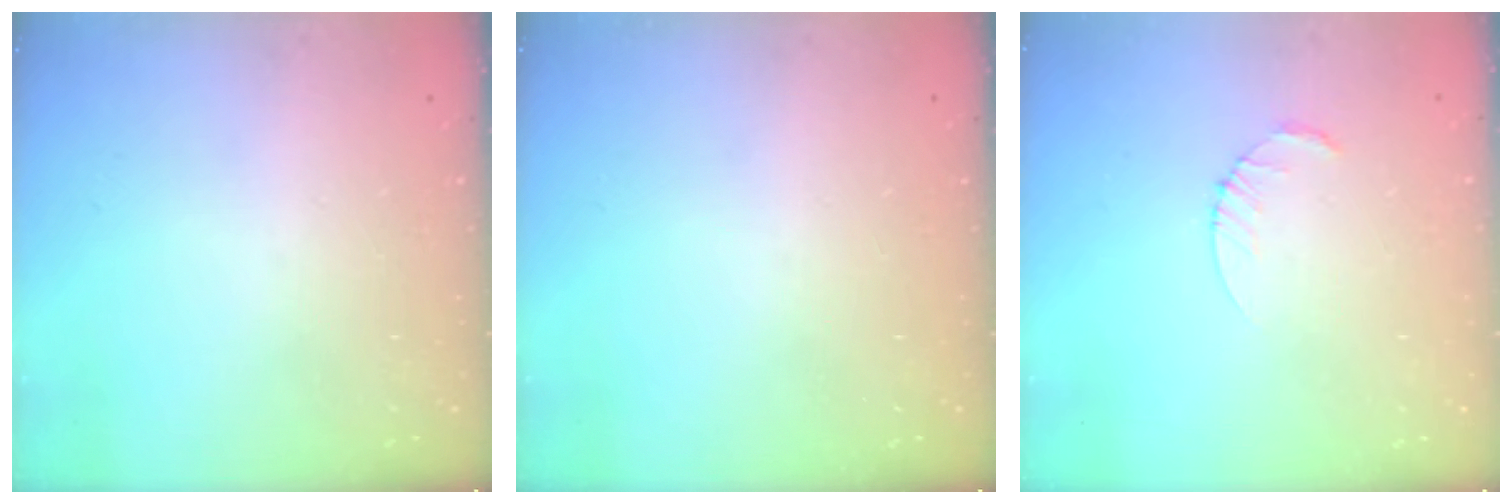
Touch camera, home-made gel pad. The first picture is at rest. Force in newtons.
{"total": 0.0}
{"total": 2.5, "press": 2.5, "slide": 0.3}